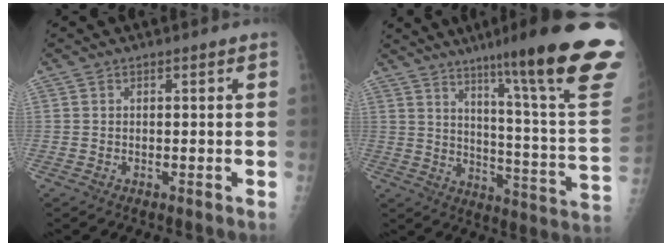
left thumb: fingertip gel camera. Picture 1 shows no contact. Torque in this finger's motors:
{"motor_torque": [0.93, -0.03, 1.51, -1.26, 0.17]}